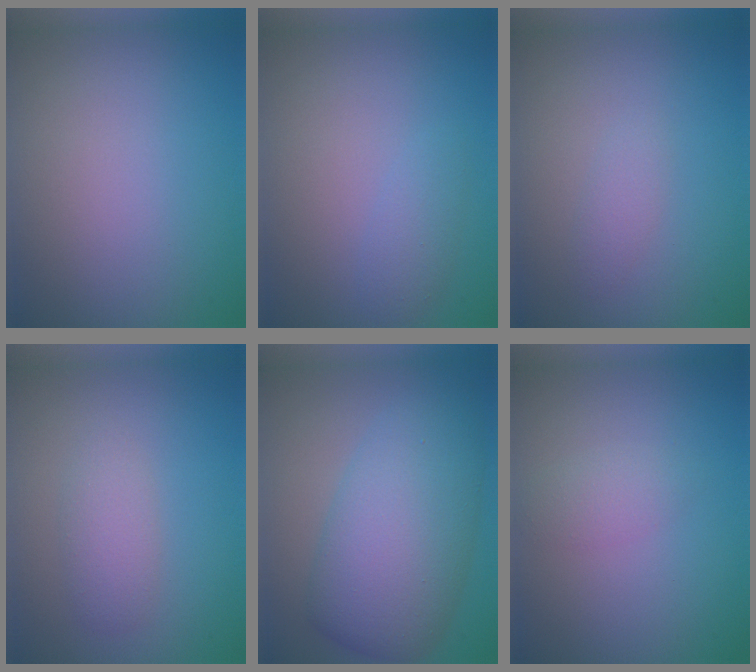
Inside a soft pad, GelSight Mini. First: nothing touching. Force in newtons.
{"total": 1.3, "press": 1.3, "slide": 0.0}
{"total": 1.1, "press": 1.1, "slide": 0.1}
{"total": 2.1, "press": 2.1, "slide": 0.0}
{"total": 8.8, "press": 8.8, "slide": 0.2}
{"total": 1.5, "press": 1.5, "slide": 0.0}